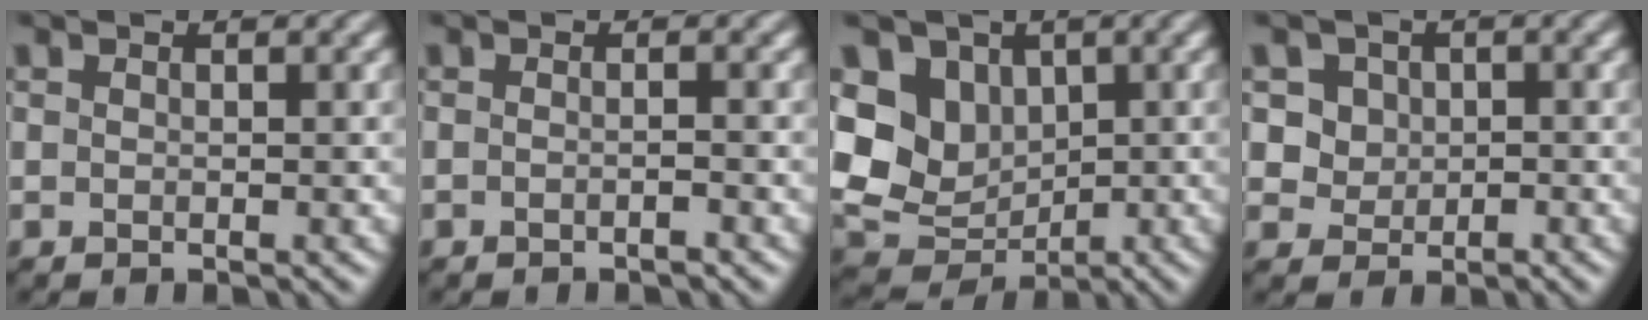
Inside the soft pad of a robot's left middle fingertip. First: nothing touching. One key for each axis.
{"total": 1.1, "fx": -0.6, "fy": 0.3, "fz": 0.9, "tx": -0.012, "ty": -0.003, "tz": -0.017}
{"total": 7.4, "fx": 1.5, "fy": 6.1, "fz": 3.9, "tx": -0.078, "ty": -0.002, "tz": 0.021}
{"total": 4.2, "fx": 1.4, "fy": 3.7, "fz": 1.6, "tx": -0.026, "ty": 0.009, "tz": 0.023}